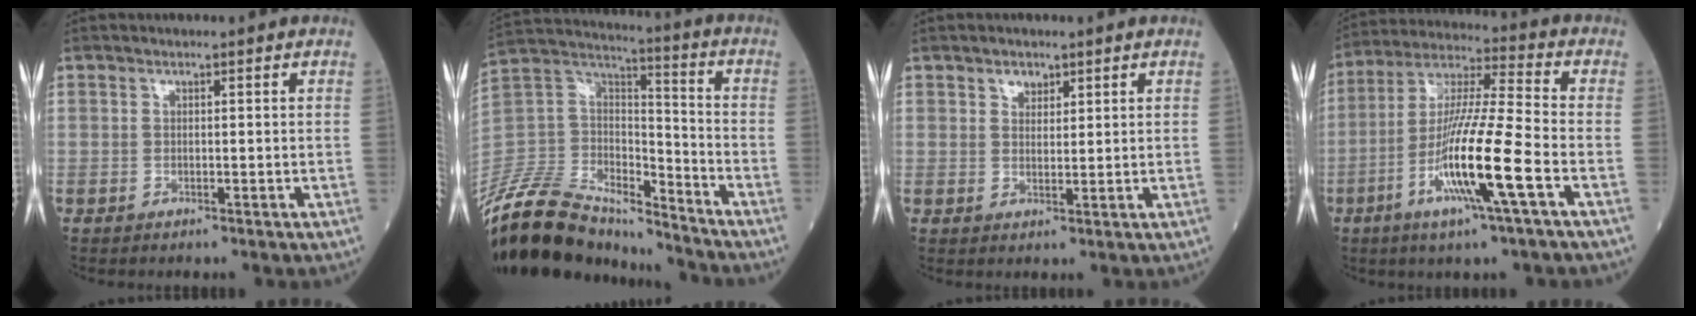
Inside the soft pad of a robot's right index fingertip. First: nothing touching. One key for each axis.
{"total": 21.5, "fx": -19.0, "fy": 6.3, "fz": 7.9, "tx": -0.180, "ty": 0.022, "tz": -0.344}
{"total": 2.0, "fx": 1.4, "fy": 1.2, "fz": 0.8, "tx": -0.012, "ty": -0.001, "tz": 0.023}
{"total": 15.0, "fx": -5.3, "fy": -0.2, "fz": 14.0, "tx": -0.273, "ty": -0.011, "tz": -0.104}